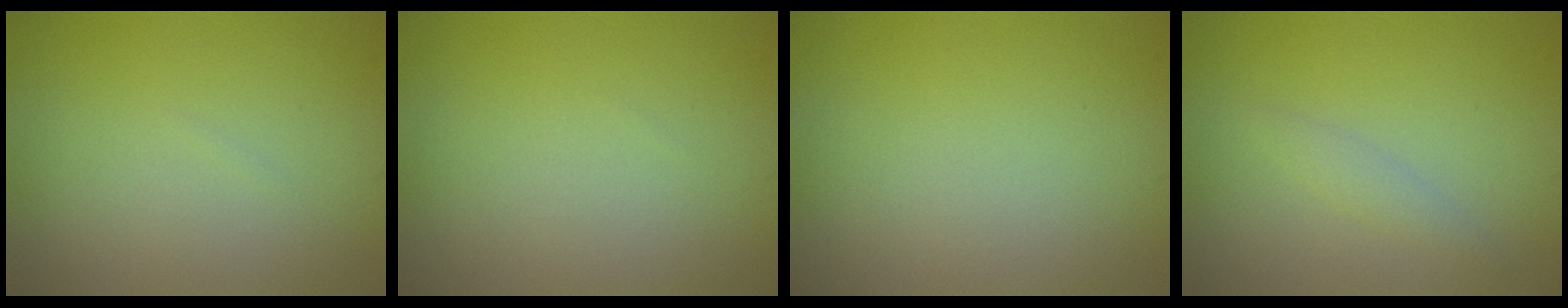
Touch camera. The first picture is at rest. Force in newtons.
{"total": 0.0}
{"total": 0.0}
{"total": 1.1, "press": 1.1, "slide": 0.0}